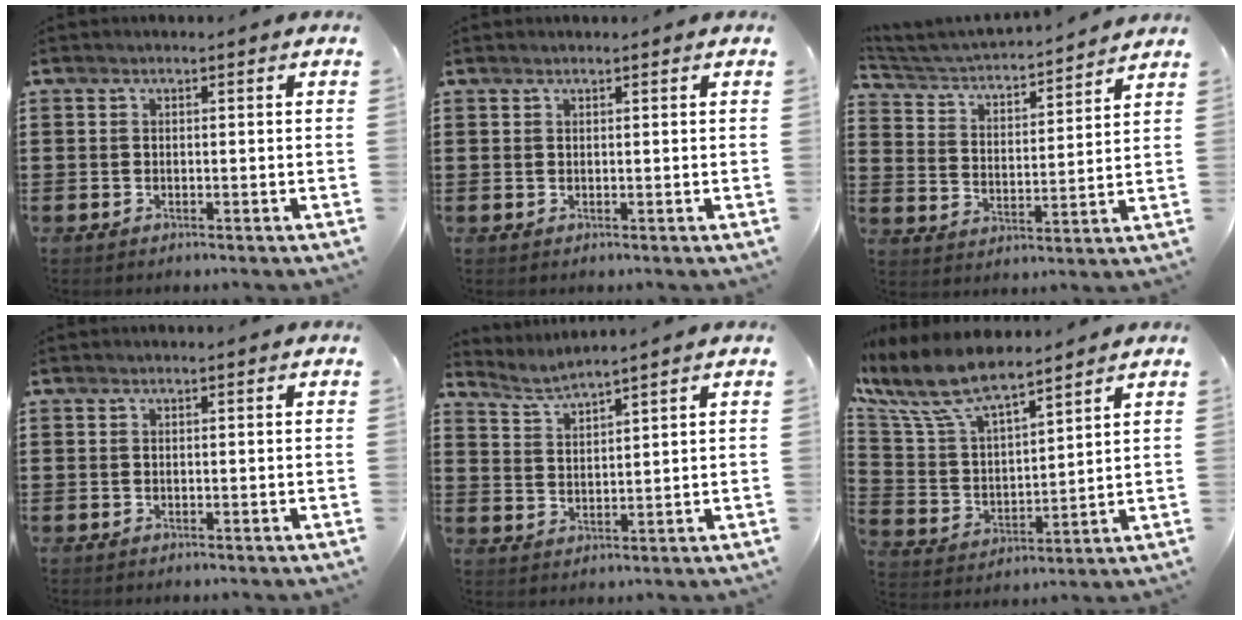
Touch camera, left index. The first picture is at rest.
{"total": 0.5, "force": [0.4, -0.1, 0.3], "torque": [-0.006, -0.002, 0.009]}
{"total": 3.3, "force": [3.2, 0.3, 0.8], "torque": [-0.036, -0.028, 0.045]}
{"total": 0.0}
{"total": 3.2, "force": [3.1, -0.3, 0.8], "torque": [-0.026, -0.014, 0.055]}
{"total": 9.7, "force": [8.0, 2.5, 4.9], "torque": [-0.129, -0.036, 0.140]}